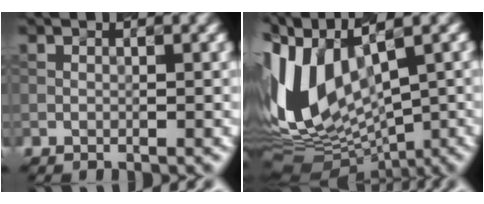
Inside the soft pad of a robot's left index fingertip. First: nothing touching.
{"total": 11.8, "force": [0.9, 6.7, 9.7], "torque": [-0.216, 0.001, 0.024]}